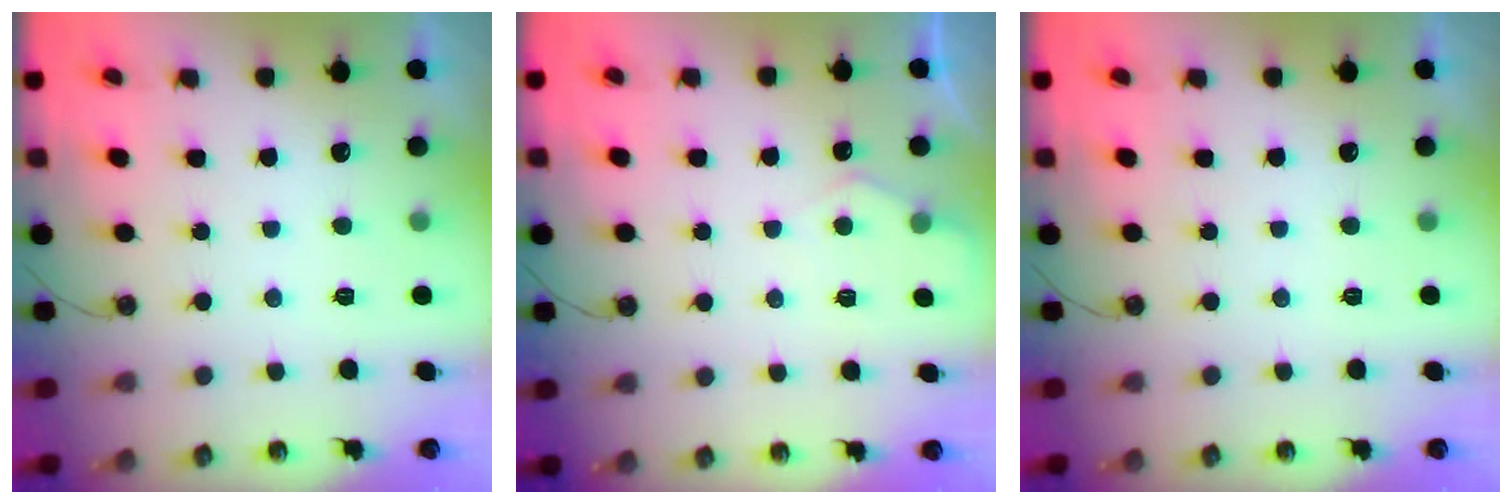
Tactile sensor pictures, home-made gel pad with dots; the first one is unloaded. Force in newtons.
{"total": 4.4, "press": 4.3, "slide": 0.5}
{"total": 0.0}